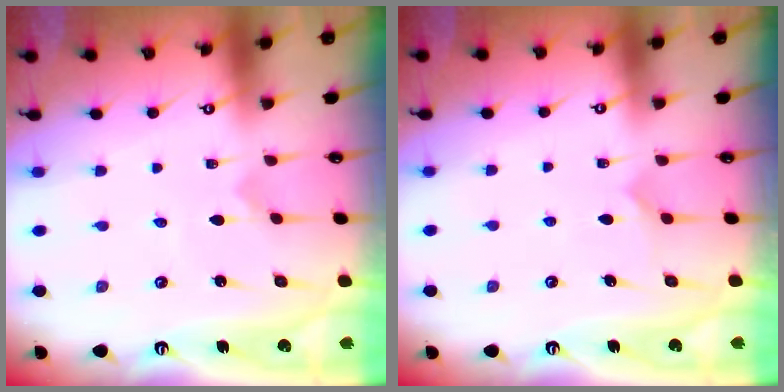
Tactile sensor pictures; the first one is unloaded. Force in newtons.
{"total": 4.9, "press": 4.9, "slide": 0.5}